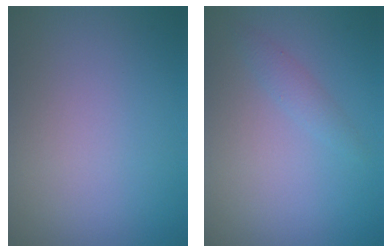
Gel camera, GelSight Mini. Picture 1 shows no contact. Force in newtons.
{"total": 1.2, "press": 1.2, "slide": 0.0}